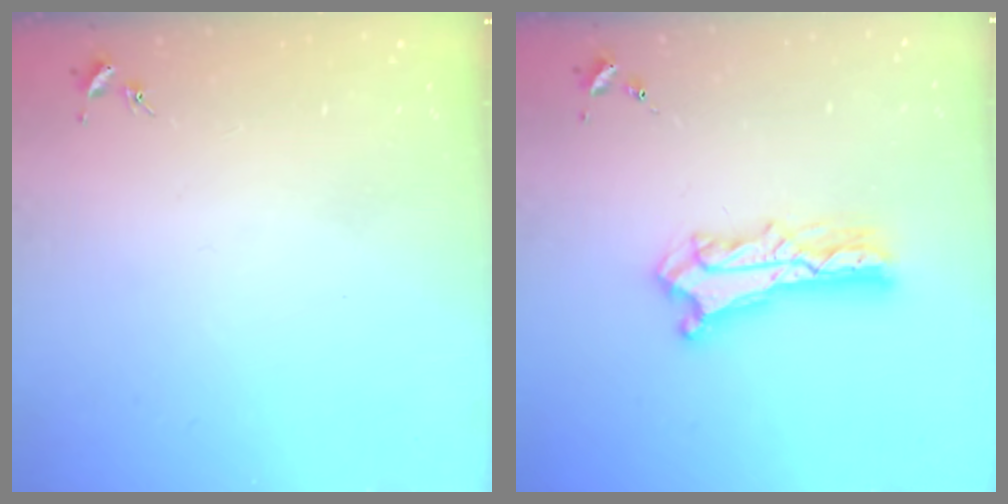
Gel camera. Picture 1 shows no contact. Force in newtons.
{"total": 5.8, "press": 5.8, "slide": 0.4}